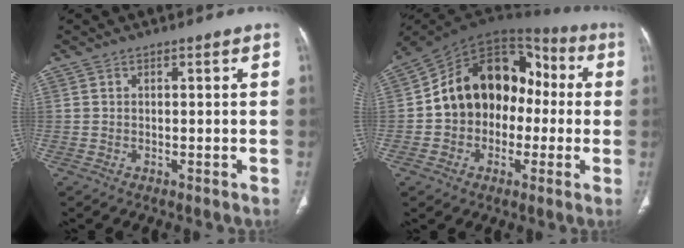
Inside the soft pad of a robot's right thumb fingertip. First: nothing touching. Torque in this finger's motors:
{"motor_torque": [2.40, 2.61, 0.44, -0.21, 0.23]}